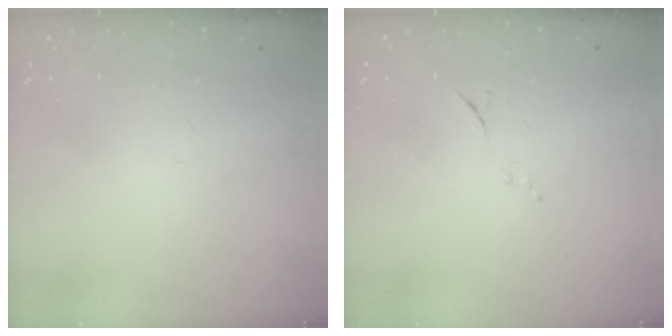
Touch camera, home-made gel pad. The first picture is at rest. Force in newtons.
{"total": 5.5, "press": 5.4, "slide": 1.1}